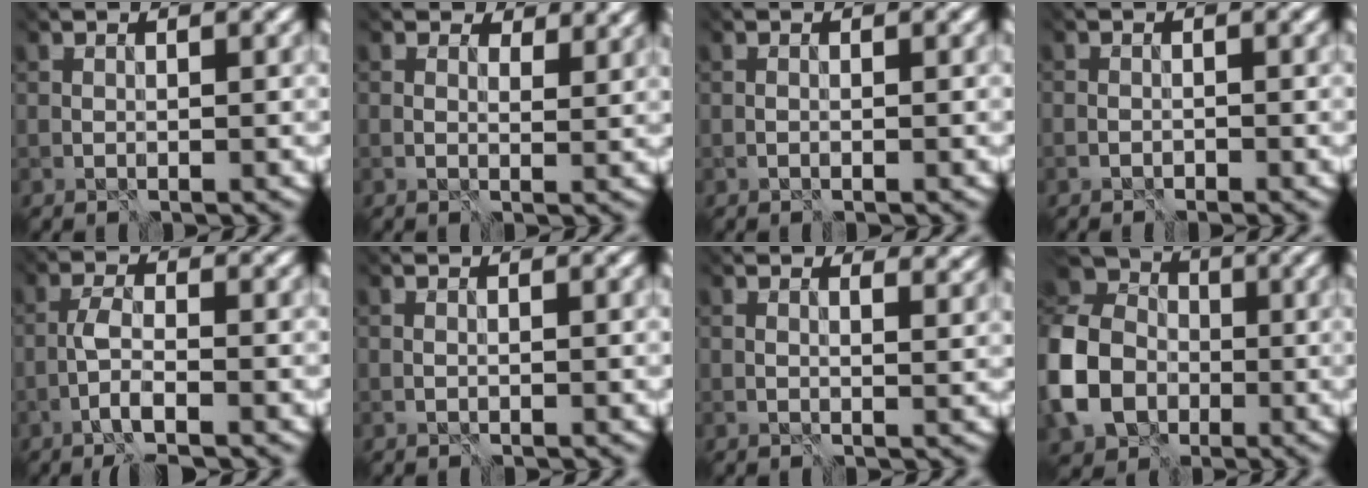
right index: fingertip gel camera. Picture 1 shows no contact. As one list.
[{"total": 3.8, "force": [3.1, 1.4, 1.7], "torque": [-0.021, 0.002, 0.047]}, {"total": 0.7, "force": [-0.6, -0.1, 0.1], "torque": [0.008, 0.003, -0.012]}, {"total": 2.2, "force": [-2.1, -0.1, -0.6], "torque": [0.013, -0.008, -0.030]}, {"total": 5.3, "force": [-4.6, -0.1, 2.6], "torque": [-0.057, 0.003, -0.065]}, {"total": 0.0}, {"total": 3.1, "force": [2.6, 0.6, 1.5], "torque": [-0.021, 0.008, 0.038]}, {"total": 9.3, "force": [-4.2, 7.0, 4.5], "torque": [-0.127, -0.007, -0.064]}]